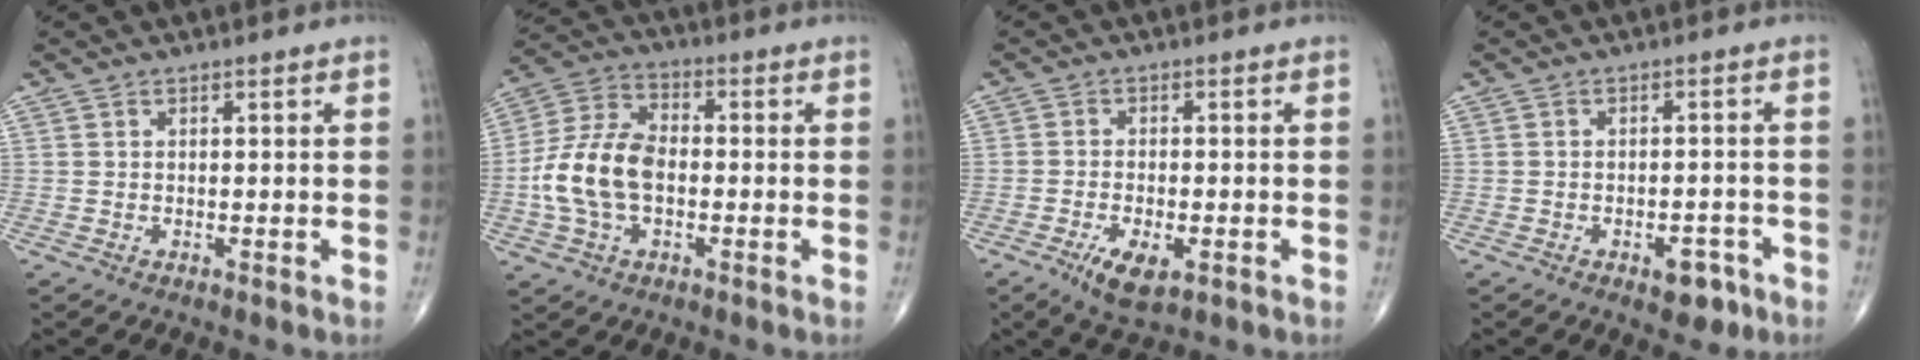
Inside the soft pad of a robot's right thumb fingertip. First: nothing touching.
{"total": 12.7, "force": [-1.7, 7.8, 9.8], "torque": [-0.198, 0.029, -0.039]}
{"total": 6.3, "force": [-2.8, 2.6, 5.0], "torque": [-0.090, -0.001, -0.044]}
{"total": 4.9, "force": [-2.7, 2.6, 3.1], "torque": [-0.023, 0.015, -0.033]}